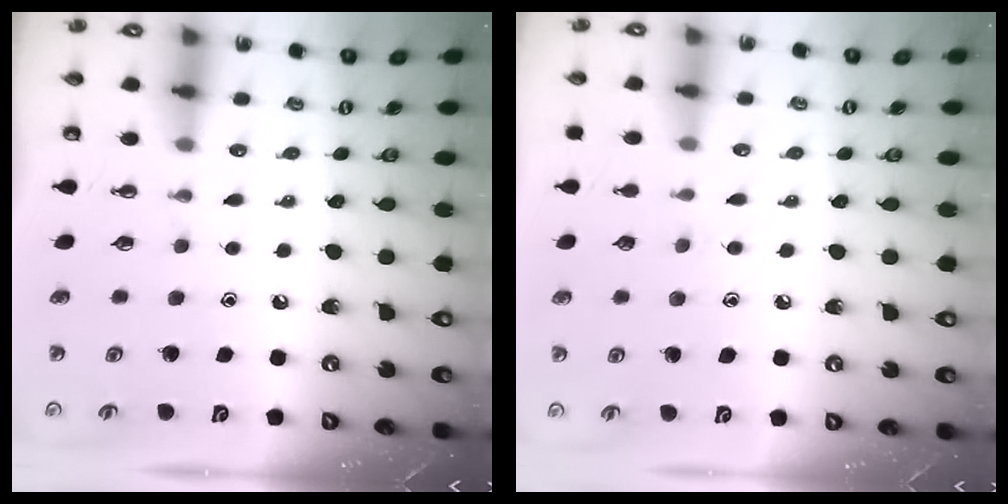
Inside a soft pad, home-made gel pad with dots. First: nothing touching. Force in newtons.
{"total": 6.6, "press": 6.6, "slide": 0.7}